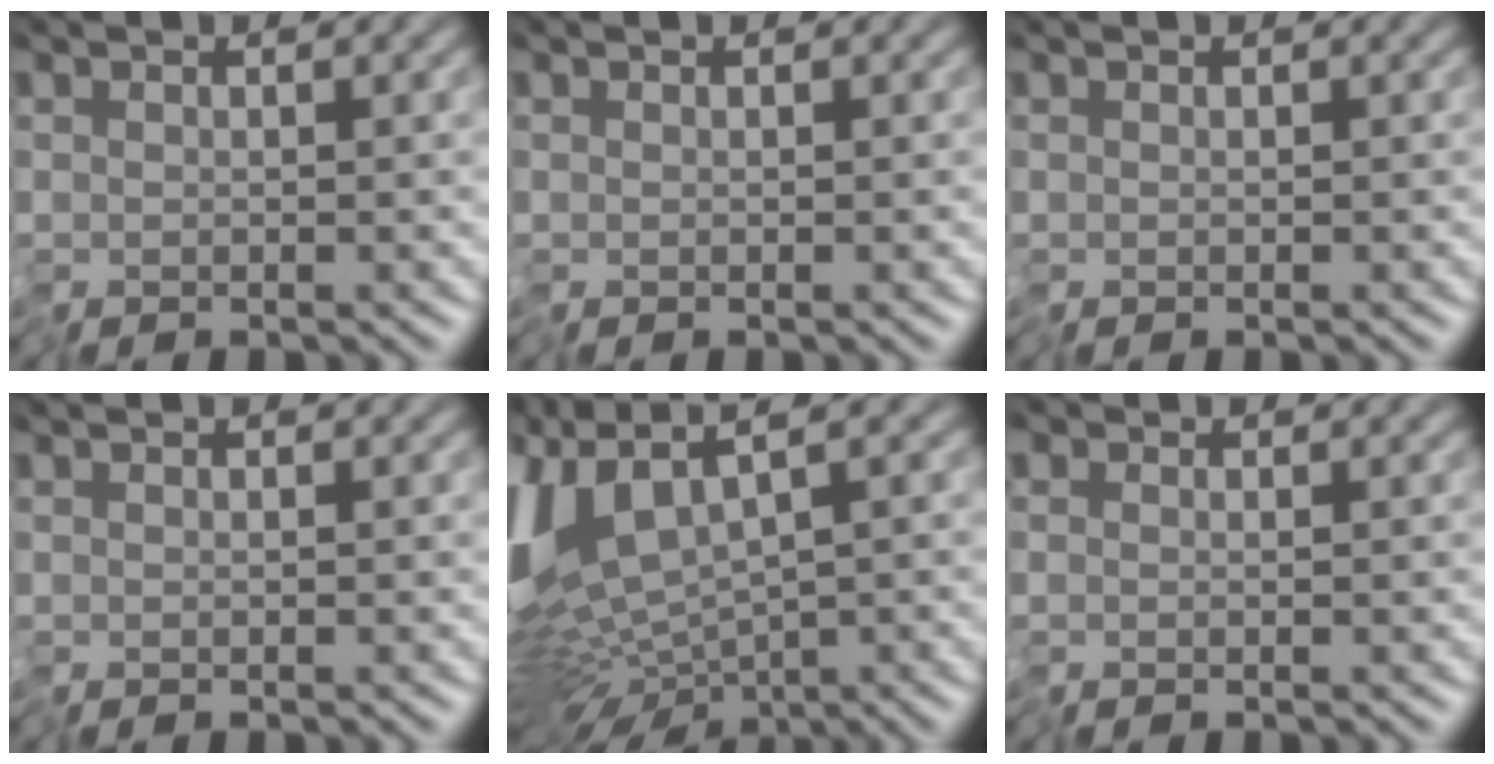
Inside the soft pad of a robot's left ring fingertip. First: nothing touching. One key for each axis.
{"total": 0.0}
{"total": 0.0}
{"total": 0.0}
{"total": 10.5, "fx": -0.4, "fy": 5.0, "fz": 9.2, "tx": -0.218, "ty": -0.008, "tz": 0.020}
{"total": 0.5, "fx": -0.3, "fy": 0.4, "fz": -0.2, "tx": 0.006, "ty": -0.001, "tz": -0.007}